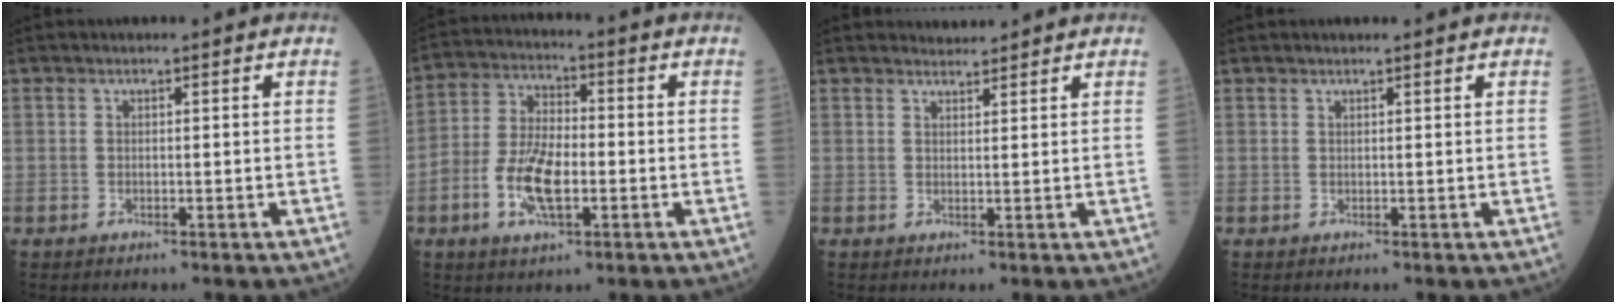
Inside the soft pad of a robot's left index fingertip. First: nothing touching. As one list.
[{"total": 9.1, "force": [-3.0, 3.9, 7.7], "torque": [-0.167, 0.002, -0.059]}, {"total": 1.9, "force": [1.9, 0.2, -0.3], "torque": [-0.003, 0.007, 0.032]}, {"total": 1.5, "force": [1.4, 0.1, 0.6], "torque": [-0.006, 0.010, 0.020]}]